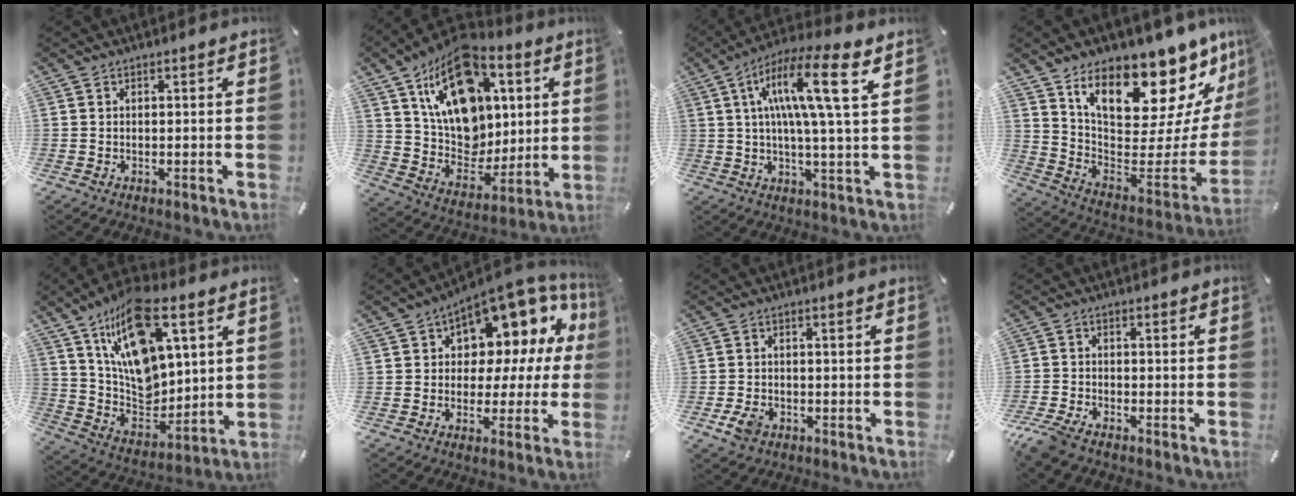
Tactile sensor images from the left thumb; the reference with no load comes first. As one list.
[{"total": 20.9, "force": [7.8, 15.1, 12.2], "torque": [-0.203, -0.050, 0.140]}, {"total": 15.1, "force": [5.3, 1.5, 14.0], "torque": [-0.260, -0.011, 0.073]}, {"total": 21.3, "force": [15.6, 9.5, 11.0], "torque": [-0.137, -0.127, 0.259]}, {"total": 17.7, "force": [8.5, 10.4, 11.5], "torque": [-0.228, -0.048, 0.150]}, {"total": 11.2, "force": [6.6, 7.0, 5.8], "torque": [-0.074, -0.078, 0.113]}, {"total": 4.0, "force": [-1.5, 2.9, 2.2], "torque": [-0.048, 0.004, -0.029]}, {"total": 3.9, "force": [-3.3, 1.1, 1.7], "torque": [-0.053, 0.004, -0.068]}]